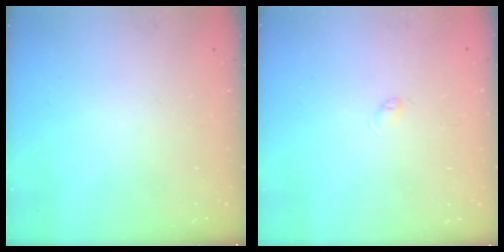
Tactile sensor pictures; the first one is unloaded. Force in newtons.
{"total": 2.5, "press": 2.5, "slide": 0.5}